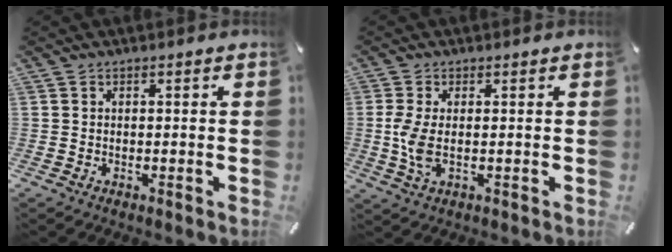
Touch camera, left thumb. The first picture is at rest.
{"total": 5.9, "force": [0.0, 2.4, 5.3], "torque": [-0.123, -0.005, -0.004]}